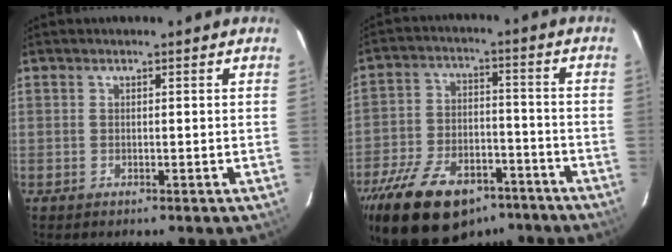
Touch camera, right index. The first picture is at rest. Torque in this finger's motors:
{"motor_torque": [1.36, -0.78, 0.70, 0.18]}